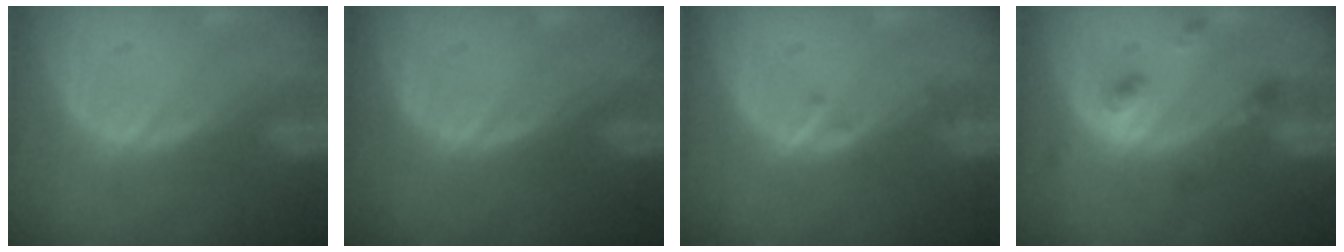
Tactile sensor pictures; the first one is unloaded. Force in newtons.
{"total": 0.0}
{"total": 1.1, "press": 1.1, "slide": 0.1}
{"total": 4.8, "press": 4.3, "slide": 2.1}